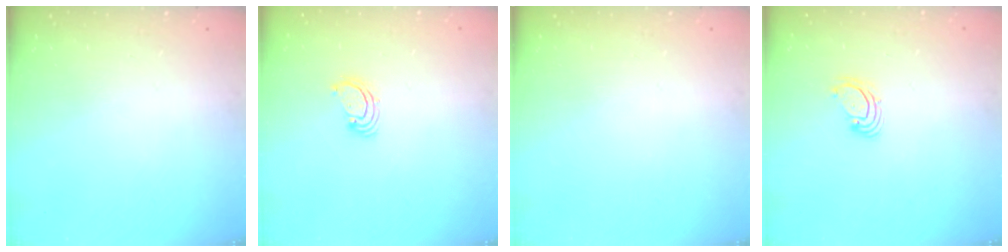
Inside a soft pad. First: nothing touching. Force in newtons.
{"total": 3.3, "press": 3.3, "slide": 0.3}
{"total": 0.0}
{"total": 2.9, "press": 2.9, "slide": 0.1}